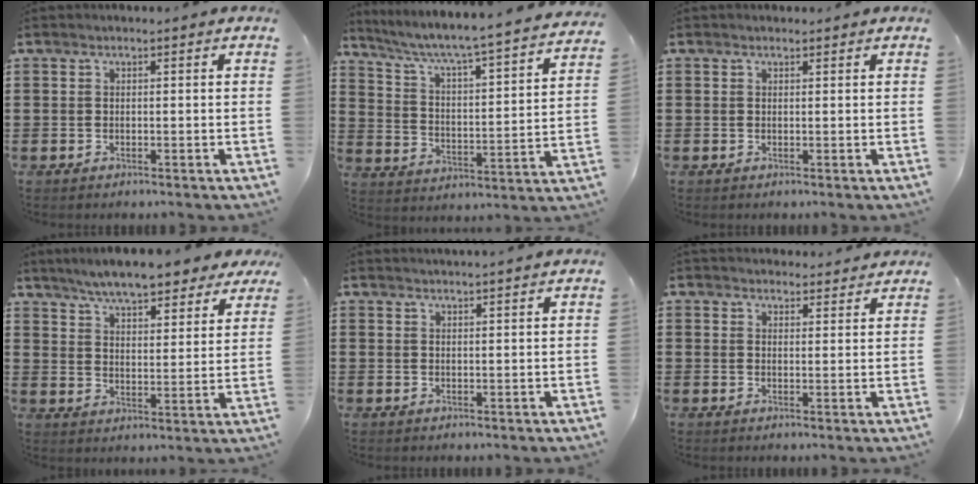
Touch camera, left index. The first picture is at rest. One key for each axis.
{"total": 4.9, "fx": 4.2, "fy": -0.6, "fz": 2.4, "tx": -0.067, "ty": -0.049, "tz": 0.060}
{"total": 0.5, "fx": 0.5, "fy": 0.2, "fz": 0.0, "tx": -0.002, "ty": -0.001, "tz": 0.012}
{"total": 7.1, "fx": 6.7, "fy": 0.5, "fz": 2.3, "tx": -0.072, "ty": -0.029, "tz": 0.120}
{"total": 1.8, "fx": 1.7, "fy": -0.6, "fz": 0.0, "tx": -0.004, "ty": -0.004, "tz": 0.035}
{"total": 3.1, "fx": 3.0, "fy": 0.4, "fz": 0.0, "tx": -0.001, "ty": -0.015, "tz": 0.057}